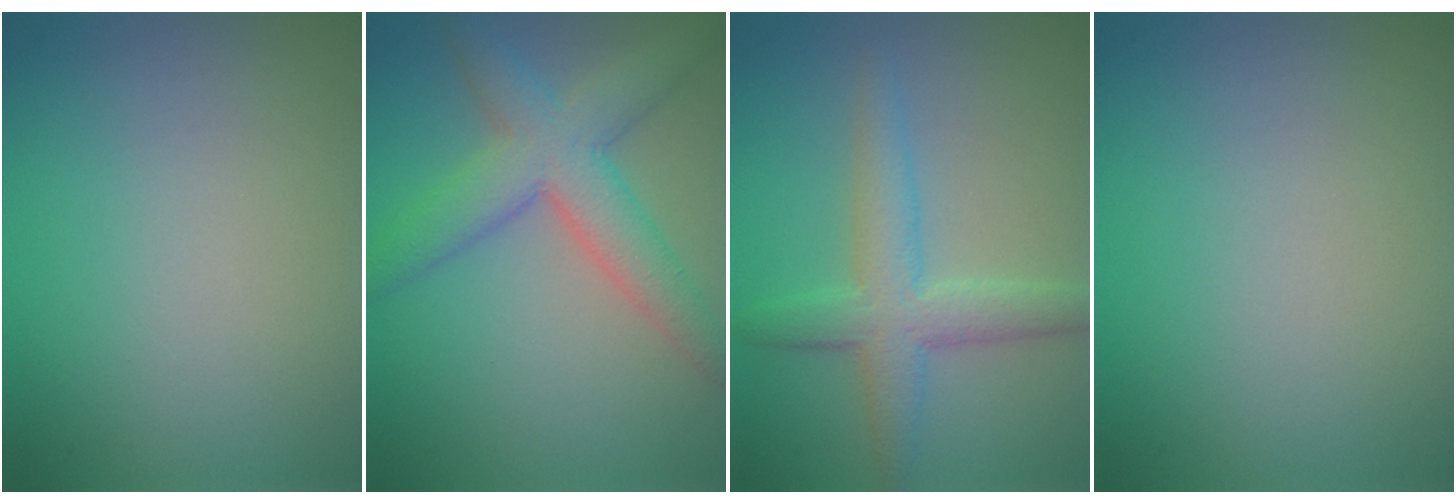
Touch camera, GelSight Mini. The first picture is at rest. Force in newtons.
{"total": 6.0, "press": 6.0, "slide": 0.2}
{"total": 4.3, "press": 4.3, "slide": 0.1}
{"total": 0.0}